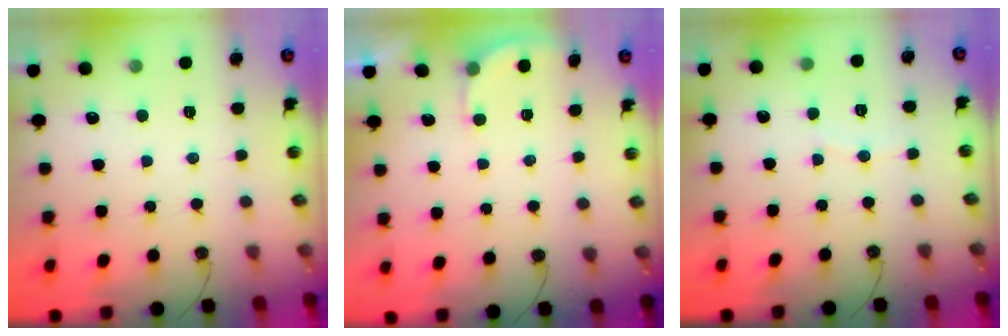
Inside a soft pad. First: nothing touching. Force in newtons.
{"total": 2.1, "press": 2.1, "slide": 0.1}
{"total": 4.0, "press": 4.0, "slide": 0.5}